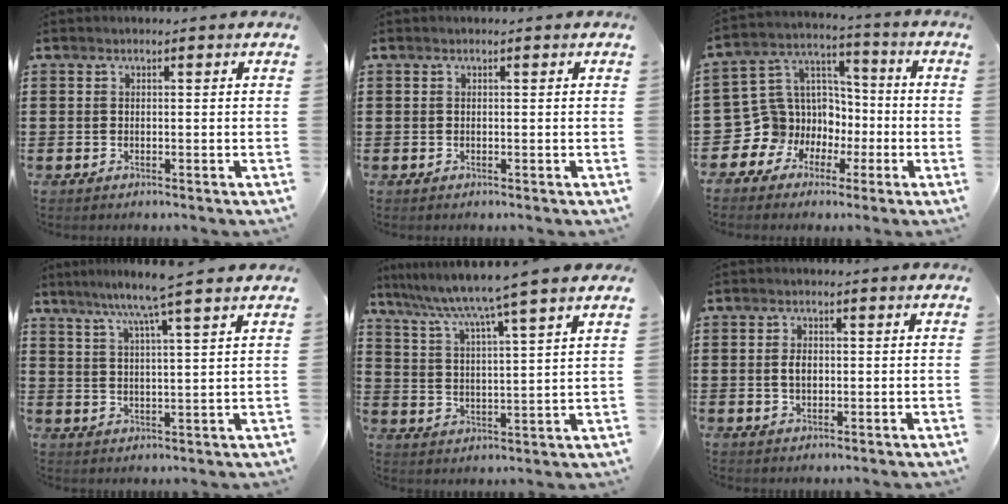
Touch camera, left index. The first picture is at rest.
{"total": 0.0}
{"total": 11.0, "force": [-3.1, 10.4, 1.9], "torque": [-0.094, 0.000, -0.046]}
{"total": 6.8, "force": [5.4, -1.1, 4.0], "torque": [-0.095, -0.020, 0.092]}
{"total": 6.3, "force": [5.3, -1.5, 3.0], "torque": [-0.082, -0.045, 0.081]}
{"total": 2.4, "force": [0.2, 1.4, 1.9], "torque": [-0.041, 0.005, 0.003]}